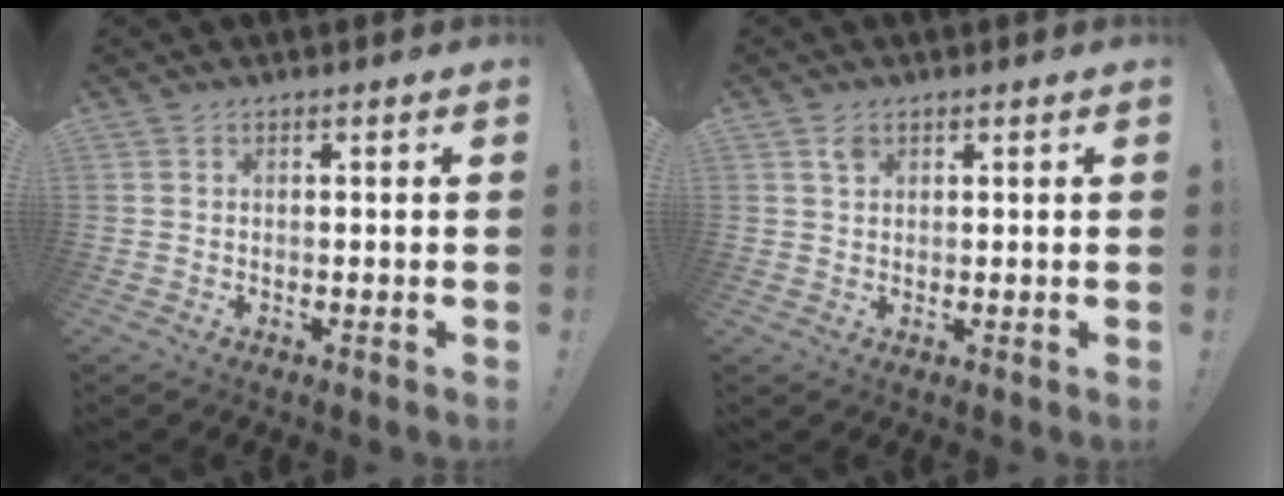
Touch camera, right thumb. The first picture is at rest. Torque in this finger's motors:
{"motor_torque": [-0.29, 0.22, 0.20, 0.15, 0.00]}